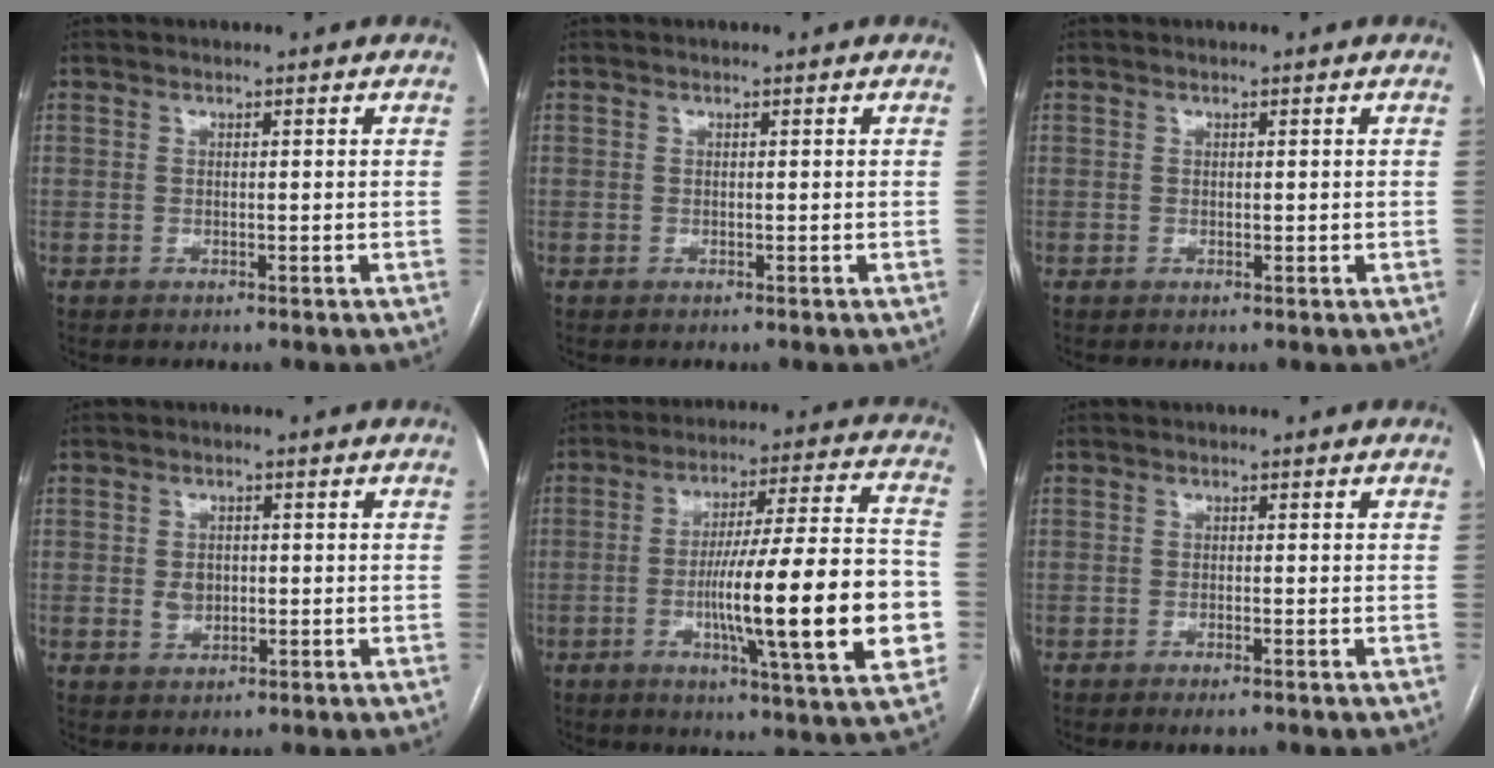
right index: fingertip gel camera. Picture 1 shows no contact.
{"total": 0.0}
{"total": 0.0}
{"total": 2.9, "force": [-0.1, 2.3, 1.8], "torque": [-0.030, 0.003, 0.005]}
{"total": 22.2, "force": [-4.6, 1.3, 21.6], "torque": [-0.292, 0.005, -0.066]}
{"total": 1.9, "force": [-1.3, 0.3, 1.3], "torque": [-0.019, -0.003, -0.017]}